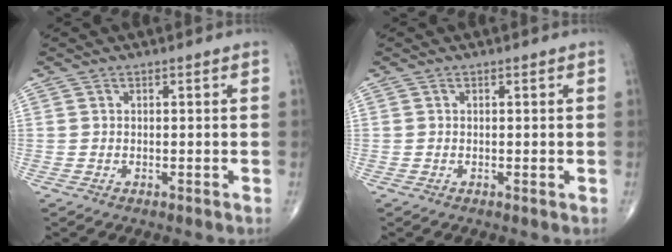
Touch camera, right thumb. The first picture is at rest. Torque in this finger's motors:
{"motor_torque": [1.88, 1.78, -0.27, 0.13, 0.00]}